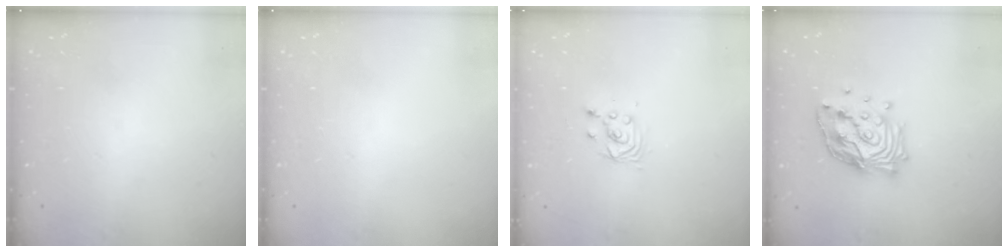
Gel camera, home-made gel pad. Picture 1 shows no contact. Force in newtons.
{"total": 0.0}
{"total": 2.9, "press": 2.9, "slide": 0.1}
{"total": 18.0, "press": 17.9, "slide": 2.4}